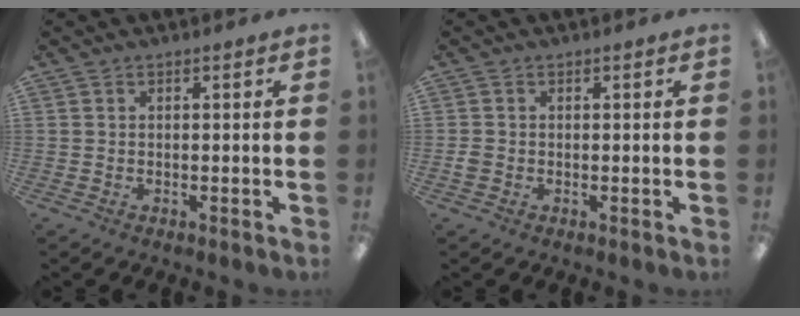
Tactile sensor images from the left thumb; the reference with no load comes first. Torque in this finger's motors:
{"motor_torque": [-0.01, 0.03, 0.23, -0.08, 0.00]}